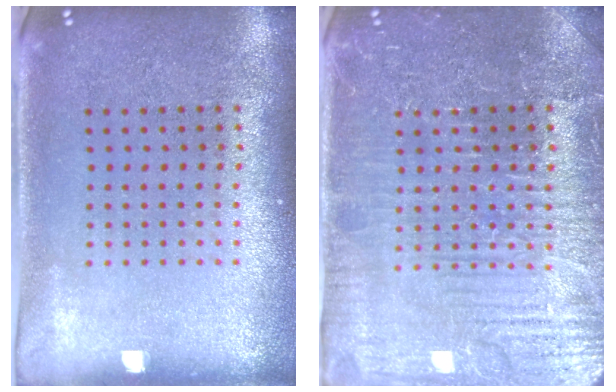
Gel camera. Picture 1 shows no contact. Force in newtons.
{"total": 4.7, "press": 4.6, "slide": 1.1}